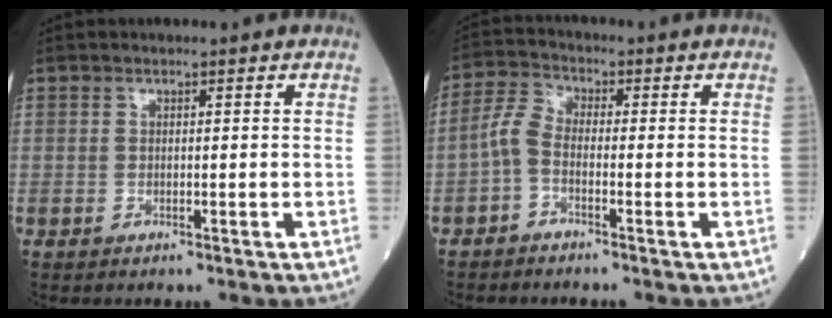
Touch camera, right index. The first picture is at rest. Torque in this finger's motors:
{"motor_torque": [0.42, -0.39, 0.25, 0.05]}